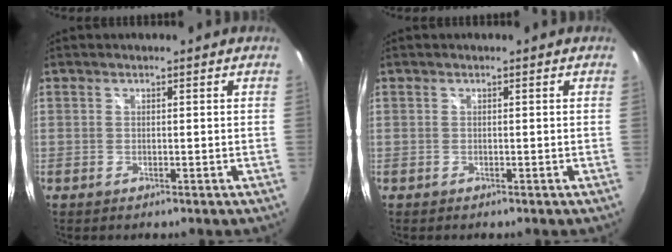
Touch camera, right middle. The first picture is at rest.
{"total": 0.0}